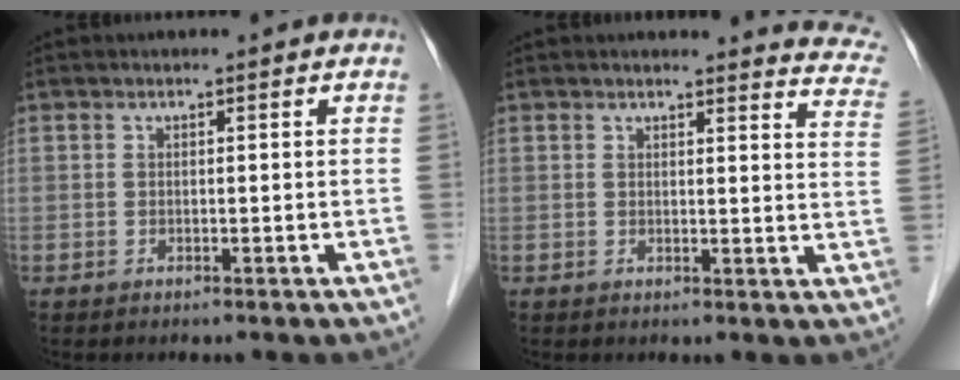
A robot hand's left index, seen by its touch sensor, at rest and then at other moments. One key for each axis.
{"total": 9.7, "fx": 9.6, "fy": 0.9, "fz": 1.2, "tx": 0.019, "ty": -0.075, "tz": 0.064}